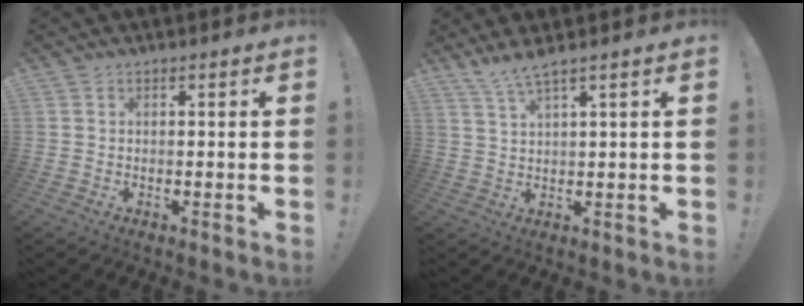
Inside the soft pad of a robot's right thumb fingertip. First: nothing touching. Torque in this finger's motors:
{"motor_torque": [-0.01, 0.00, 0.09, -0.07, 0.00]}